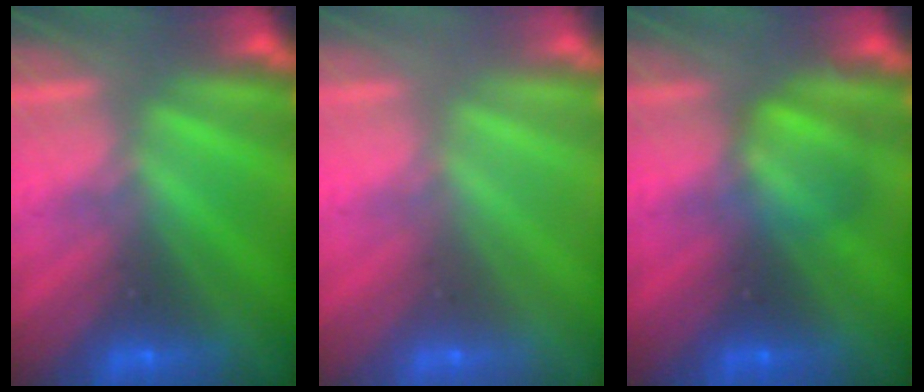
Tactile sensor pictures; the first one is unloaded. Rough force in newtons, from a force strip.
{"total": 3.3}
{"total": 2.5}